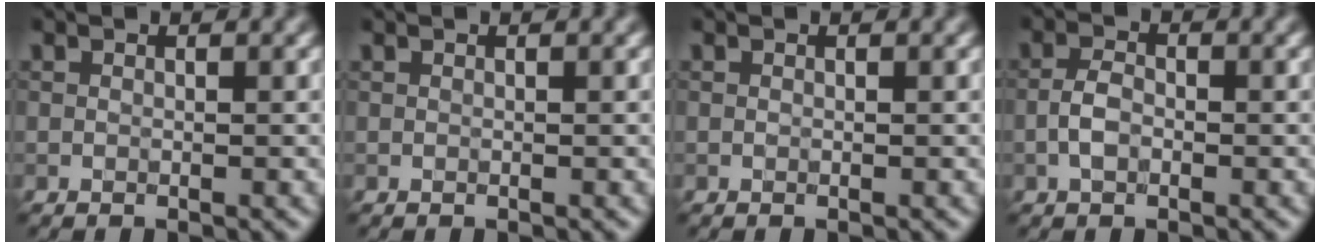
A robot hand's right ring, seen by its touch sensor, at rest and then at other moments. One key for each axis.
{"total": 0.0}
{"total": 0.0}
{"total": 2.1, "fx": -0.8, "fy": 1.1, "fz": 1.6, "tx": -0.031, "ty": 0.004, "tz": -0.021}